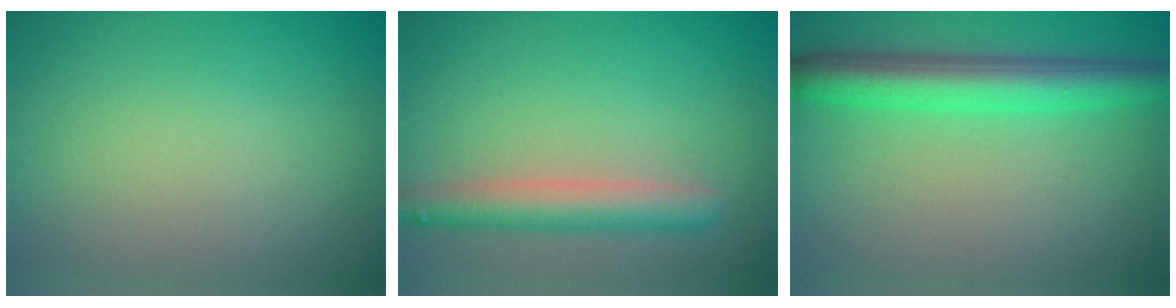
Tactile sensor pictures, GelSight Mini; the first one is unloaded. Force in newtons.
{"total": 3.8, "press": 3.8, "slide": 0.3}
{"total": 5.6, "press": 5.6, "slide": 0.1}